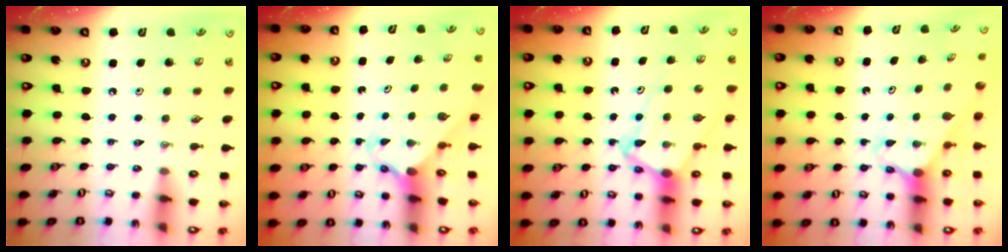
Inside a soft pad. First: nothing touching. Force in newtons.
{"total": 2.4, "press": 2.4, "slide": 0.3}
{"total": 7.7, "press": 7.6, "slide": 0.6}
{"total": 2.3, "press": 2.3, "slide": 0.2}